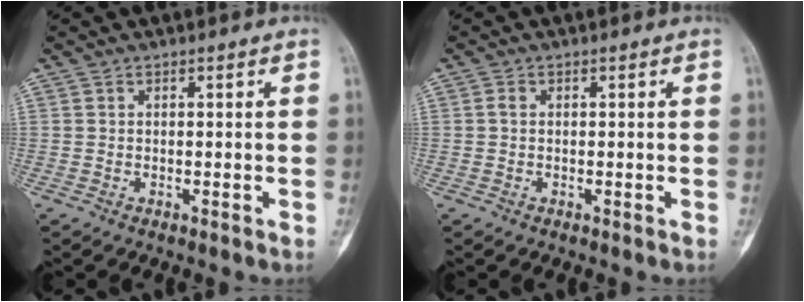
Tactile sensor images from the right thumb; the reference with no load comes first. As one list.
[{"total": 0.7, "force": [0.0, 0.5, 0.5], "torque": [-0.011, 0.001, -0.002]}]